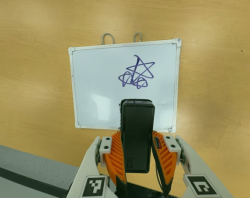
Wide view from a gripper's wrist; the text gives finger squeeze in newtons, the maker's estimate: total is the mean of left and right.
{"total": 6.4, "left": 4.2, "right": 8.7}